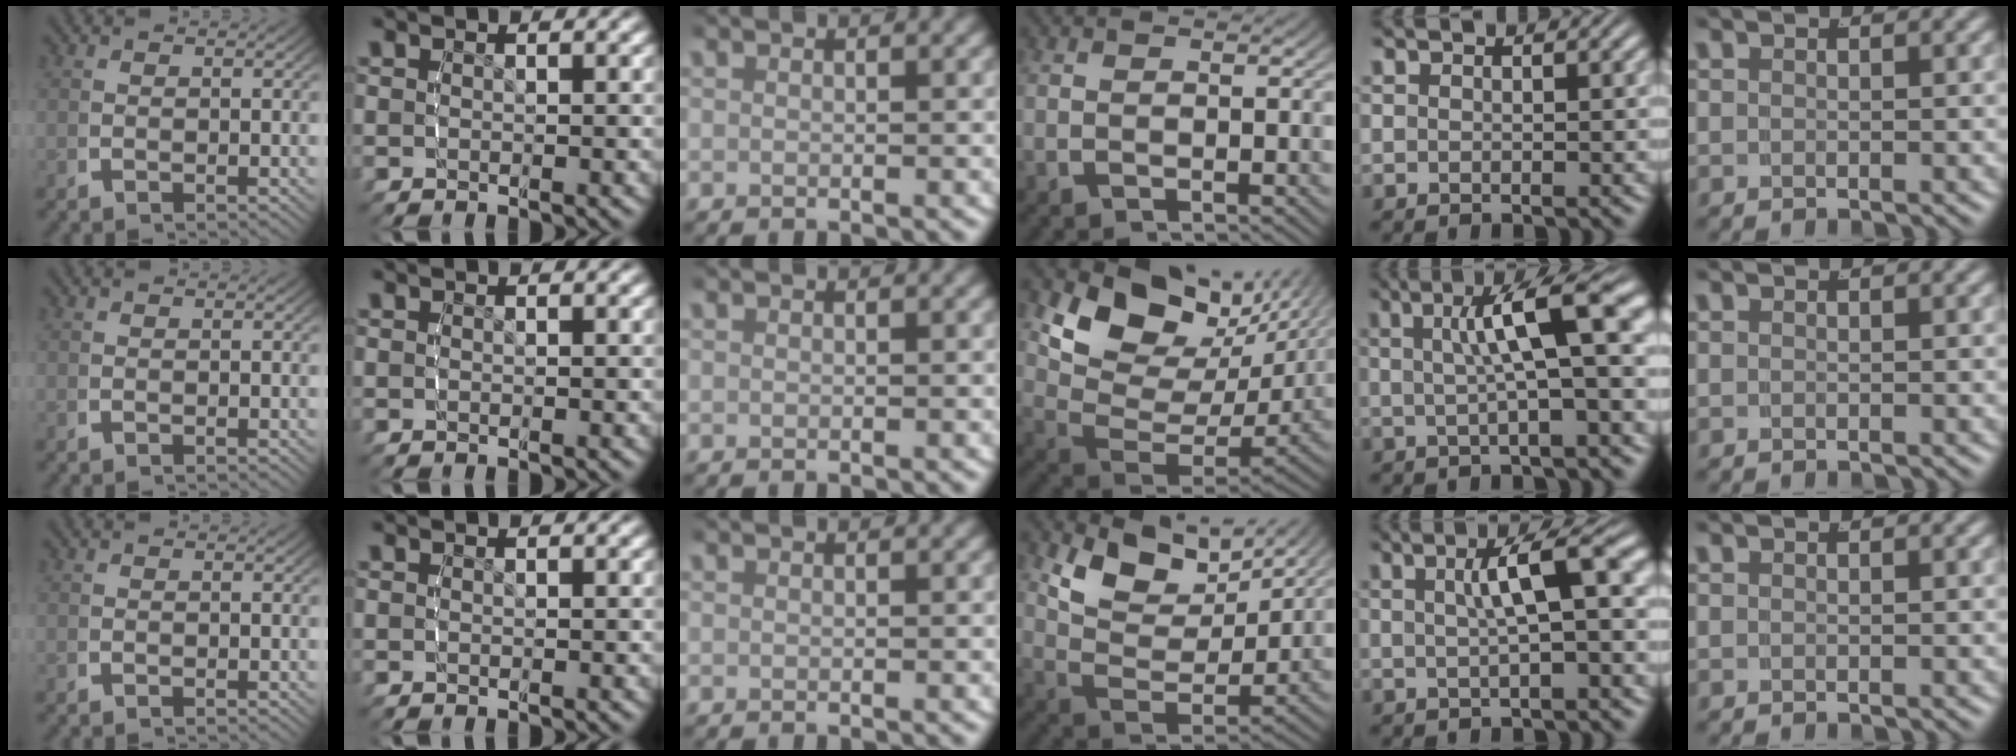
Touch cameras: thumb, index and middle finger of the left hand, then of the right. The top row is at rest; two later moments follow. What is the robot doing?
{"motion": "lift_and_place", "object": "lipstick"}